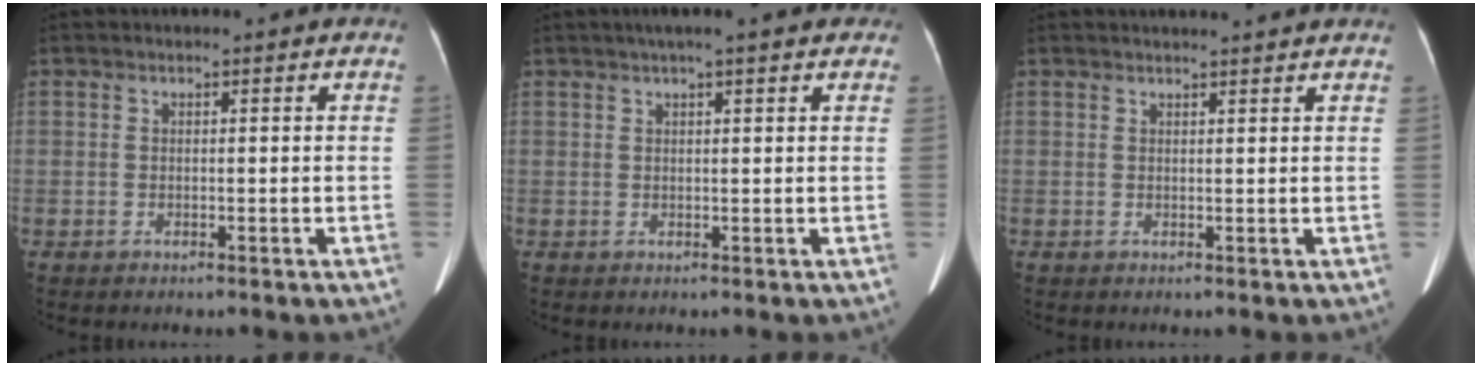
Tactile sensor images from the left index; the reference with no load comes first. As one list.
[{"total": 6.9, "force": [5.2, 0.9, 4.5], "torque": [-0.058, 0.032, 0.063]}, {"total": 5.0, "force": [4.8, -0.4, 1.5], "torque": [-0.018, 0.019, 0.053]}]